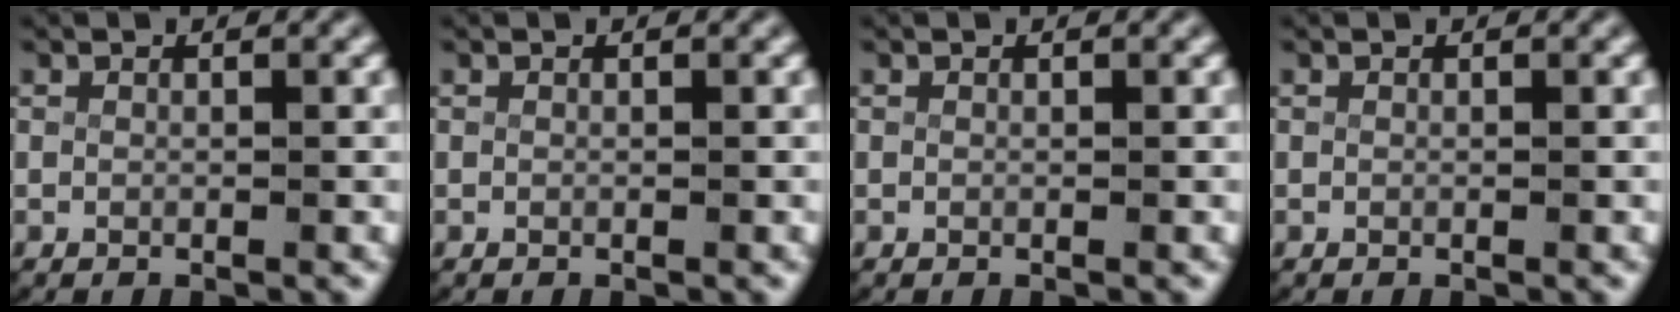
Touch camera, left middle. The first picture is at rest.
{"total": 0.0}
{"total": 0.0}
{"total": 0.0}